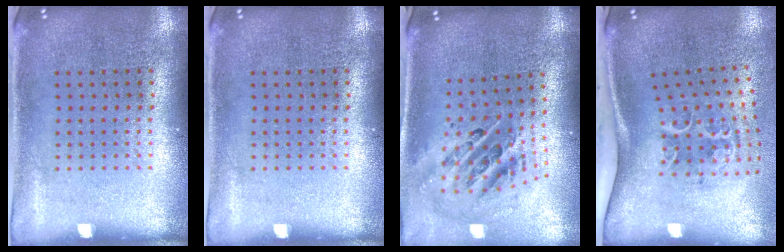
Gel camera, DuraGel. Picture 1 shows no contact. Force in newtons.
{"total": 0.0}
{"total": 1.9, "press": 1.5, "slide": 1.2}
{"total": 2.3, "press": 1.4, "slide": 1.9}